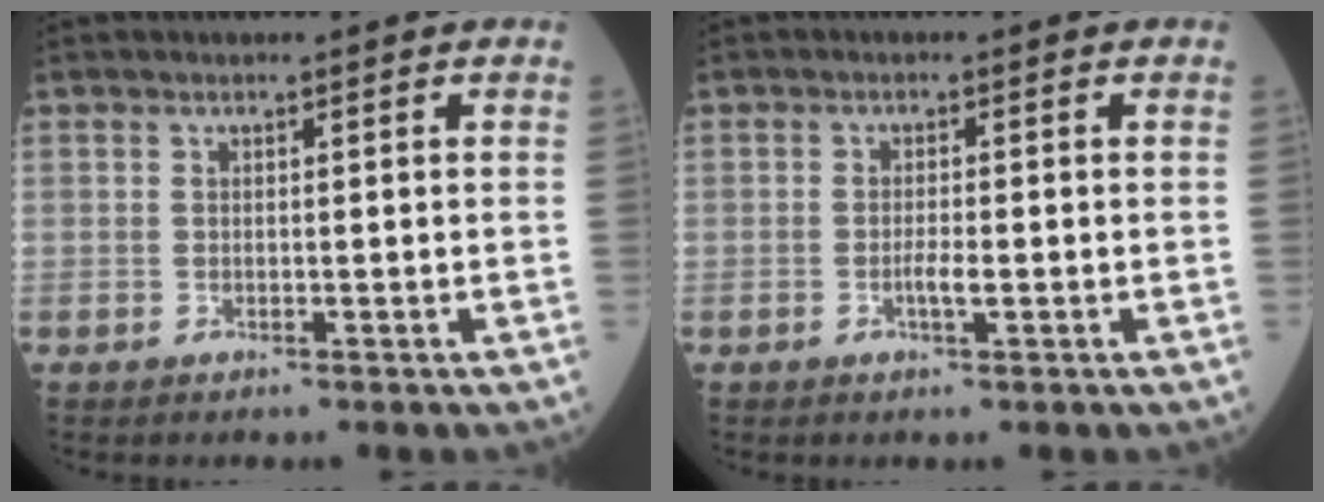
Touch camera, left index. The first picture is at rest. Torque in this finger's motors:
{"motor_torque": [0.37, 0.17, 0.04, 0.01]}